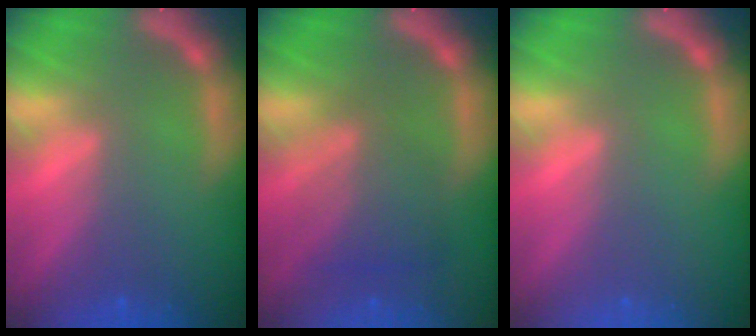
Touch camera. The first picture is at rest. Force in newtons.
{"total": 5.0}
{"total": 0.0}